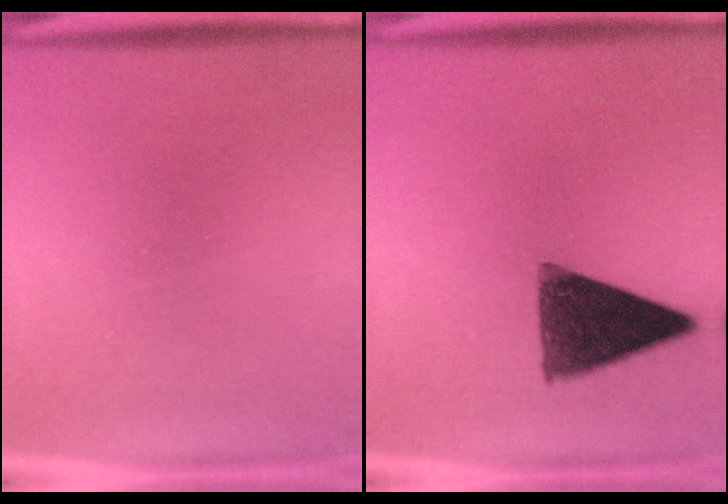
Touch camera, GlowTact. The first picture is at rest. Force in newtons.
{"total": 12.4}